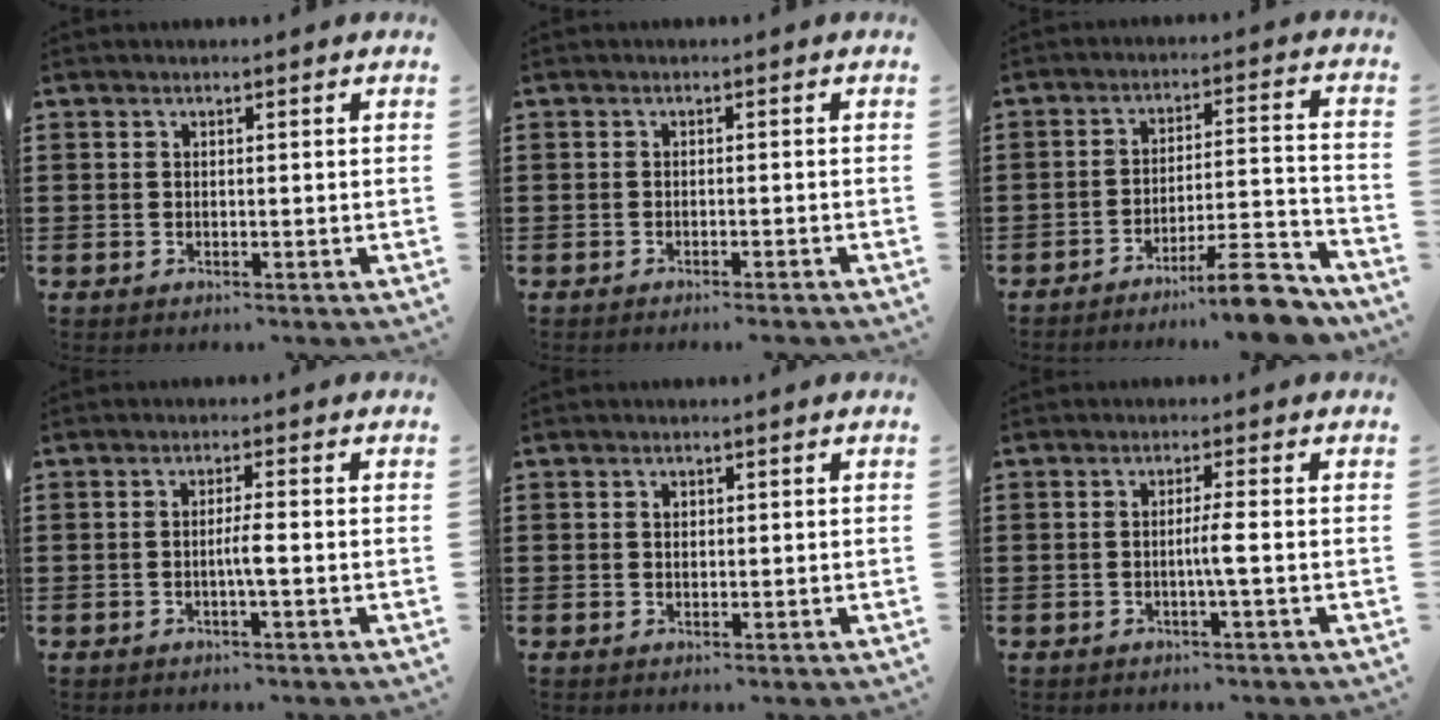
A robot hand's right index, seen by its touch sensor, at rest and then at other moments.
{"total": 1.0, "force": [-0.8, -0.3, 0.4], "torque": [-0.009, -0.005, -0.015]}
{"total": 10.5, "force": [-8.7, 0.7, 5.9], "torque": [-0.079, 0.025, -0.160]}
{"total": 2.5, "force": [-0.7, 0.0, 2.4], "torque": [-0.044, -0.001, -0.014]}
{"total": 0.9, "force": [0.3, 0.6, 0.5], "torque": [-0.013, 0.004, 0.005]}
{"total": 2.6, "force": [-0.6, -0.4, 2.5], "torque": [-0.052, -0.009, -0.016]}